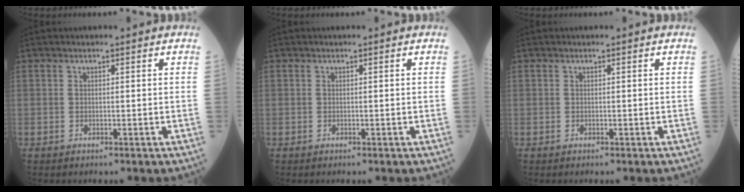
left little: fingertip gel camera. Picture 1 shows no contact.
{"total": 0.0}
{"total": 0.0}